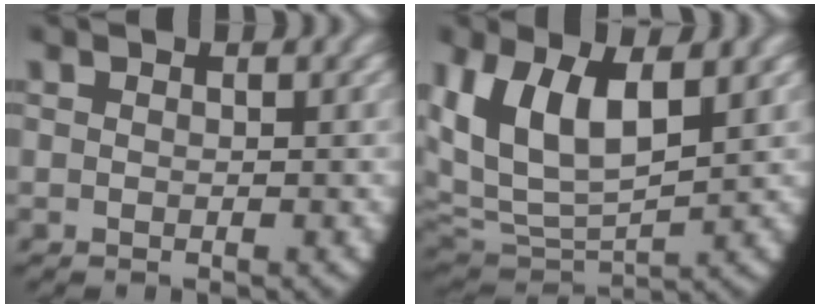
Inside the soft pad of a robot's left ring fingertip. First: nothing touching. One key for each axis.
{"total": 10.5, "fx": 2.7, "fy": 7.7, "fz": 6.6, "tx": -0.176, "ty": -0.011, "tz": 0.051}